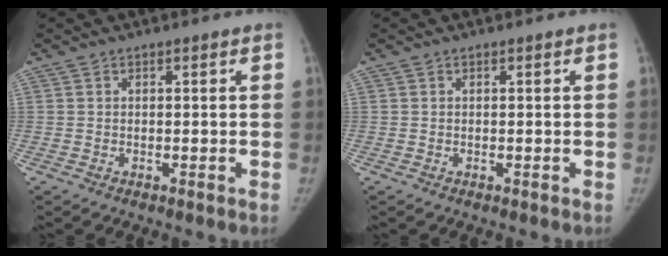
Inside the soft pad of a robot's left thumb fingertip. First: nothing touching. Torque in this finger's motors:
{"motor_torque": [0.02, -0.01, 0.12, -0.09, 0.00]}